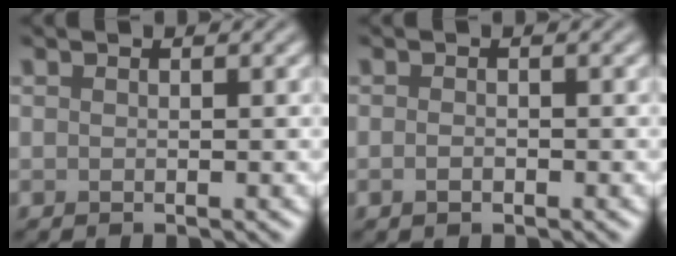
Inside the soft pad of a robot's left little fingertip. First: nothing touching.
{"total": 0.8, "force": [-0.4, 0.4, 0.6], "torque": [-0.013, -0.002, -0.007]}